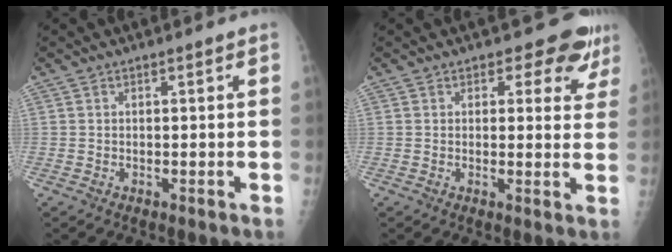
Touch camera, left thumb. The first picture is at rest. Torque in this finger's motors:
{"motor_torque": [-0.03, 0.10, -0.08, -0.07, 0.05]}